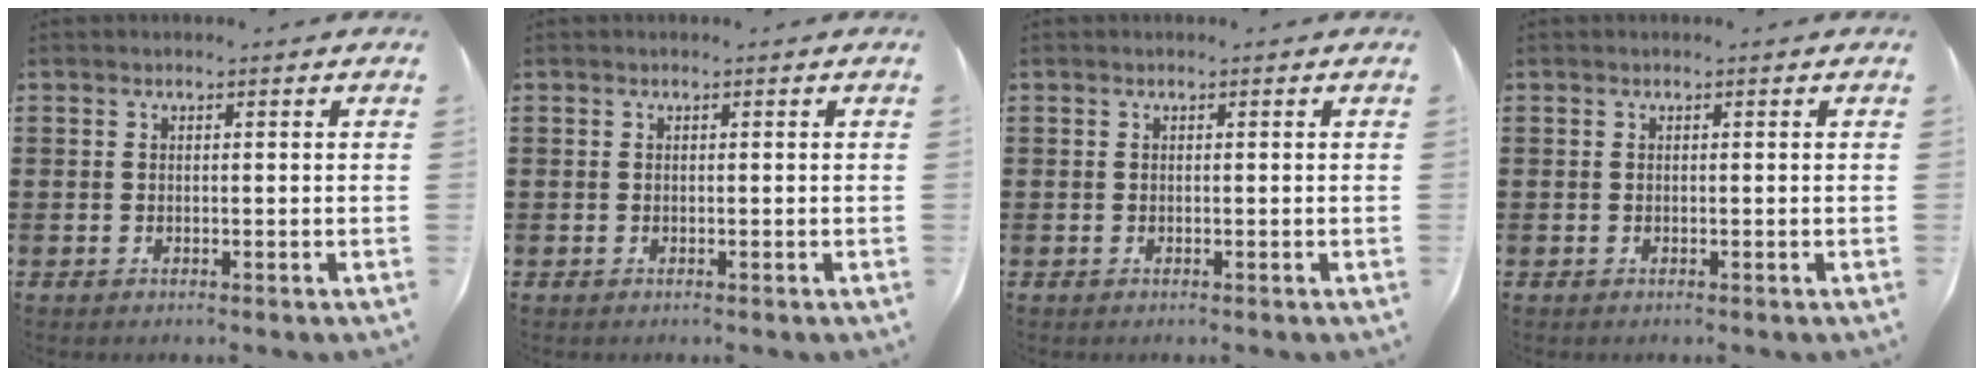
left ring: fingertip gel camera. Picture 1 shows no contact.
{"total": 0.0}
{"total": 0.0}
{"total": 0.0}